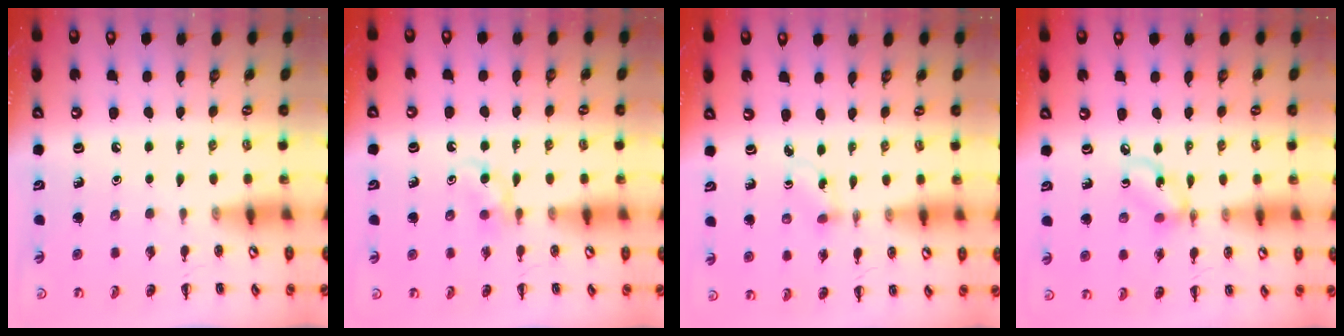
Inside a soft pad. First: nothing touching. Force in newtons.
{"total": 4.2, "press": 3.9, "slide": 1.4}
{"total": 1.6, "press": 1.4, "slide": 0.7}
{"total": 5.9, "press": 5.8, "slide": 1.3}